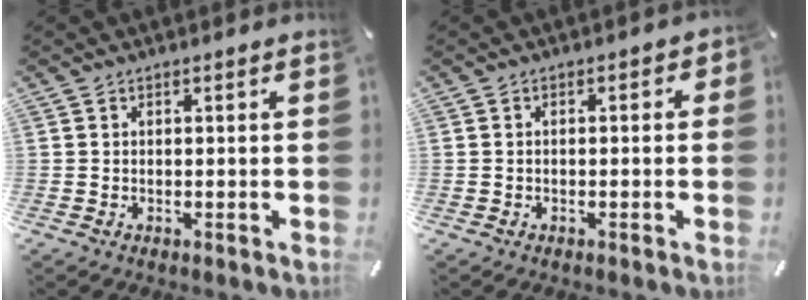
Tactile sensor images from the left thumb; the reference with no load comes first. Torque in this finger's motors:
{"motor_torque": [0.56, 0.44, 0.12, -0.03, -0.05]}